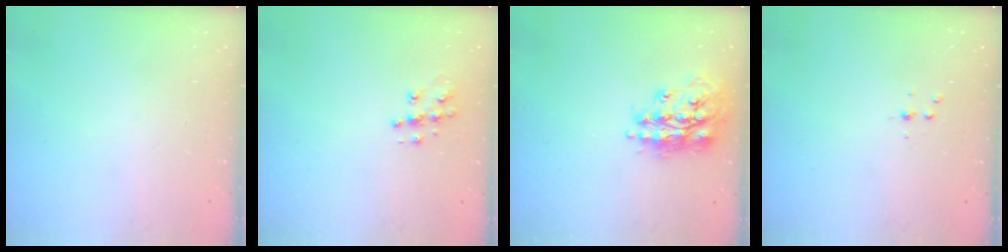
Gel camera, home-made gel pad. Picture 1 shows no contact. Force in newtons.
{"total": 8.9, "press": 8.9, "slide": 0.5}
{"total": 17.2, "press": 17.1, "slide": 1.5}
{"total": 2.8, "press": 2.8, "slide": 0.4}